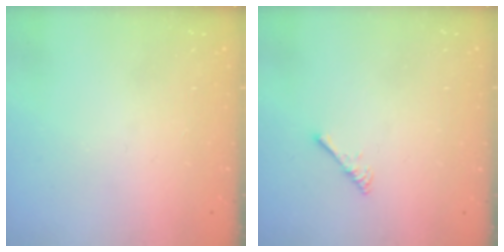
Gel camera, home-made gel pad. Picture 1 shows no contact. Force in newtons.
{"total": 2.4, "press": 2.4, "slide": 0.4}